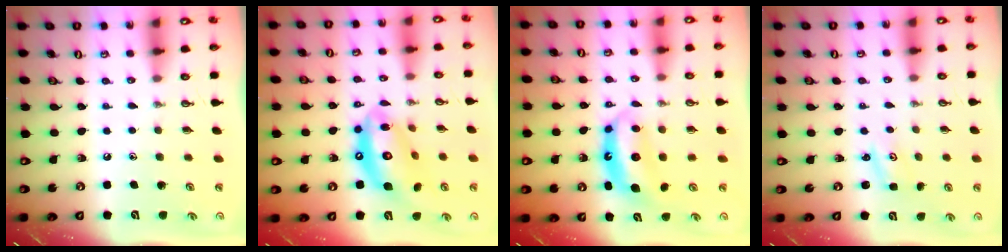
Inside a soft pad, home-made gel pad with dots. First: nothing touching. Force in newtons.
{"total": 16.3, "press": 16.2, "slide": 1.5}
{"total": 7.0, "press": 6.9, "slide": 0.5}
{"total": 1.6, "press": 1.6, "slide": 0.2}